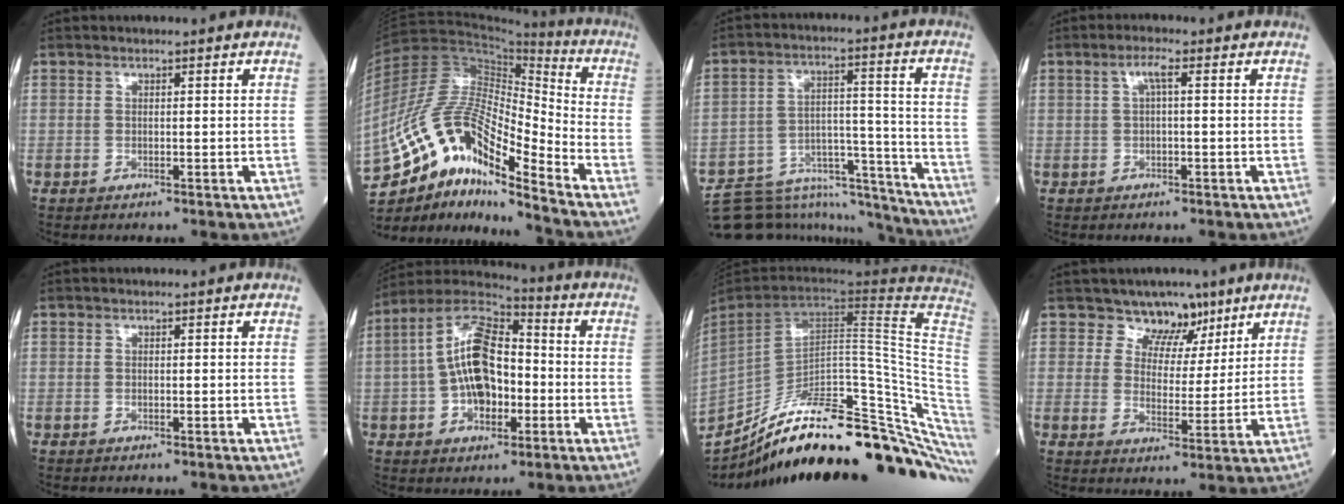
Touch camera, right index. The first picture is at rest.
{"total": 18.6, "force": [-12.5, 3.8, 13.2], "torque": [-0.270, 0.019, -0.223]}
{"total": 17.8, "force": [-17.1, 3.6, 3.1], "torque": [-0.046, 0.046, -0.256]}
{"total": 2.2, "force": [0.4, 0.3, 2.1], "torque": [-0.042, 0.008, 0.008]}
{"total": 0.0}
{"total": 12.6, "force": [-1.2, 6.4, 10.8], "torque": [-0.212, 0.029, -0.024]}
{"total": 35.9, "force": [-27.1, 5.5, 23.0], "torque": [-0.286, -0.029, -0.387]}
{"total": 6.1, "force": [4.6, 4.0, 0.9], "torque": [0.001, -0.006, 0.069]}